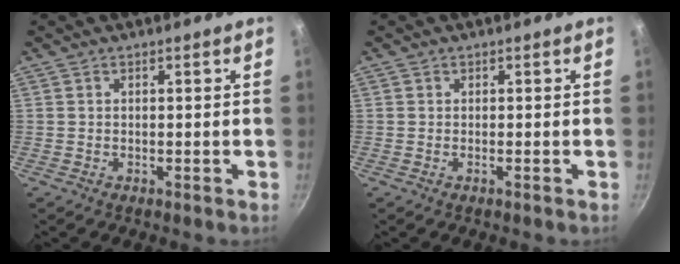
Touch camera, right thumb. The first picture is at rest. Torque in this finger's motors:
{"motor_torque": [-0.03, -0.25, -0.37, 0.15, -0.02]}